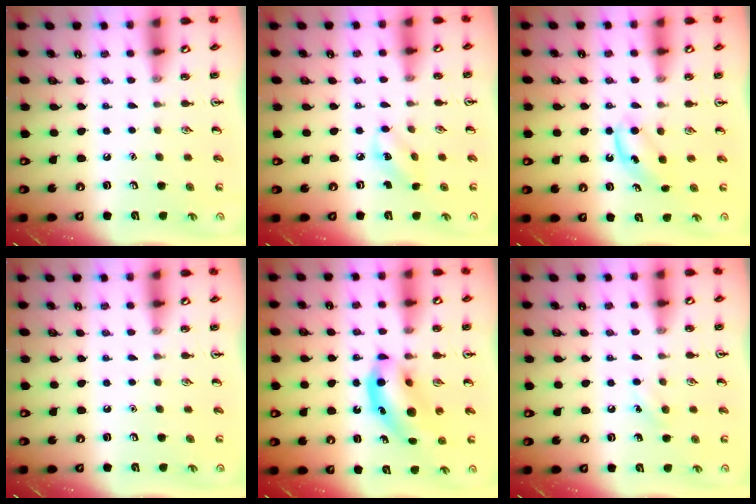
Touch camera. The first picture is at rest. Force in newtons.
{"total": 3.5, "press": 3.3, "slide": 1.1}
{"total": 4.8, "press": 4.6, "slide": 1.6}
{"total": 0.0}
{"total": 10.7, "press": 10.2, "slide": 3.1}
{"total": 5.4, "press": 5.1, "slide": 1.7}